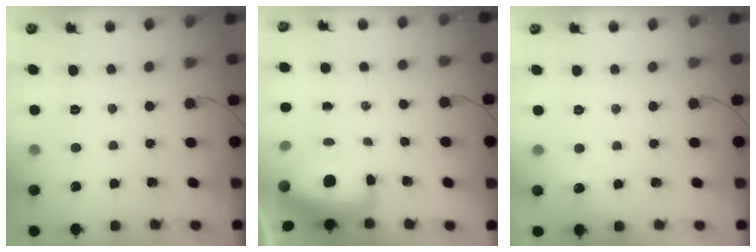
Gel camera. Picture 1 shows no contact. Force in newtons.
{"total": 10.6, "press": 10.3, "slide": 2.6}
{"total": 2.8, "press": 2.6, "slide": 1.2}